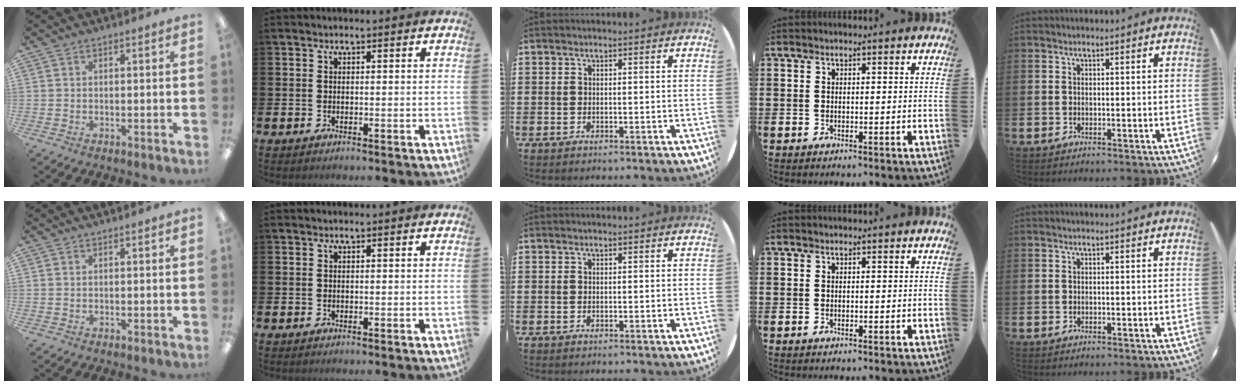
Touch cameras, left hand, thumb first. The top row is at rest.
{}